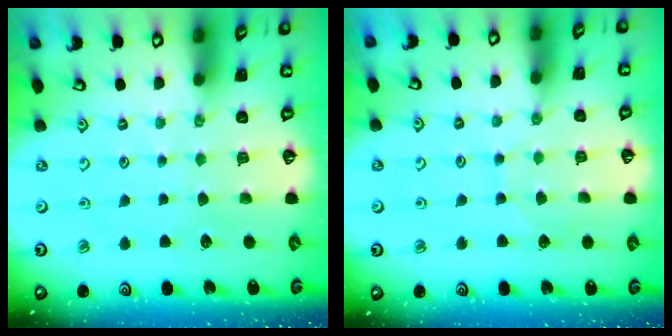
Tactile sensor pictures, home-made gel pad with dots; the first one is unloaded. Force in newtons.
{"total": 4.5, "press": 4.5, "slide": 0.5}